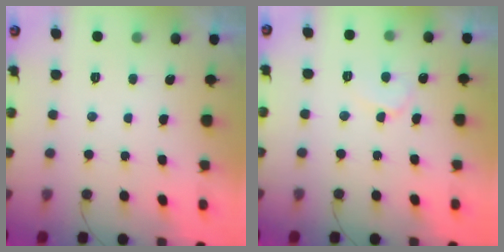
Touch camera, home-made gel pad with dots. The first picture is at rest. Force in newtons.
{"total": 6.1, "press": 6.1, "slide": 0.6}